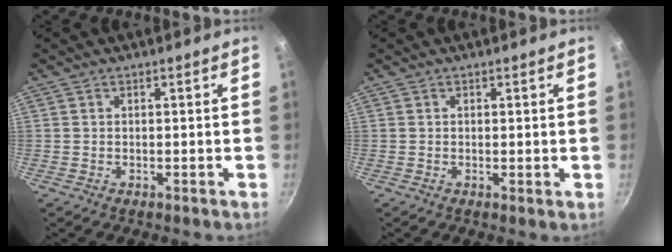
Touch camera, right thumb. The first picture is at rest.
{"total": 0.7, "force": [0.2, 0.2, 0.6], "torque": [-0.010, -0.004, 0.000]}